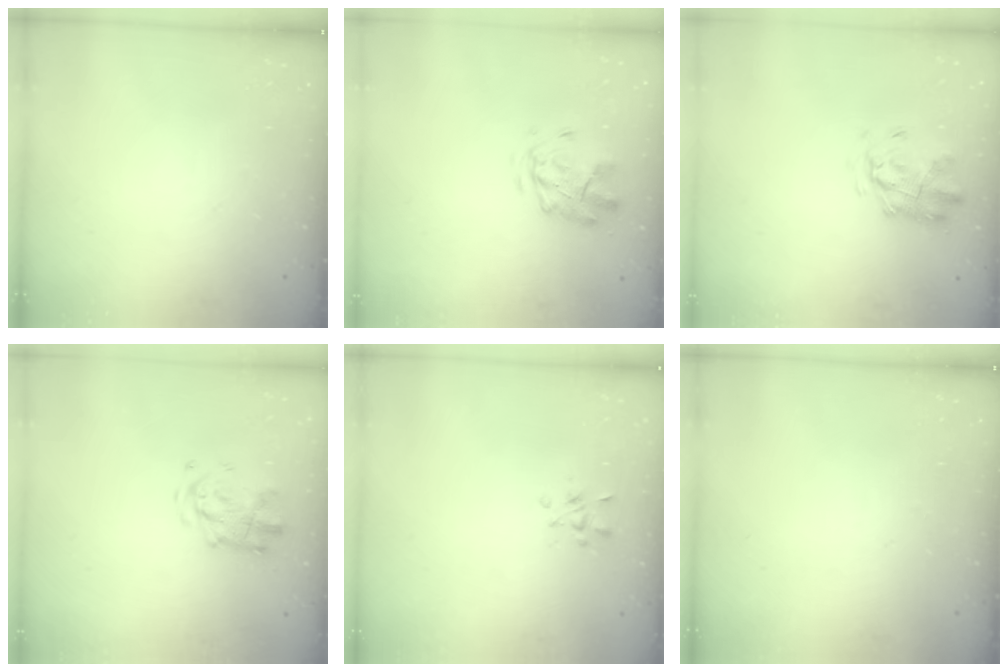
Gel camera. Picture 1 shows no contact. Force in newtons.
{"total": 2.7, "press": 2.3, "slide": 1.3}
{"total": 2.5, "press": 2.4, "slide": 0.7}
{"total": 3.8, "press": 3.8, "slide": 0.5}
{"total": 2.1, "press": 2.0, "slide": 0.7}
{"total": 0.0}